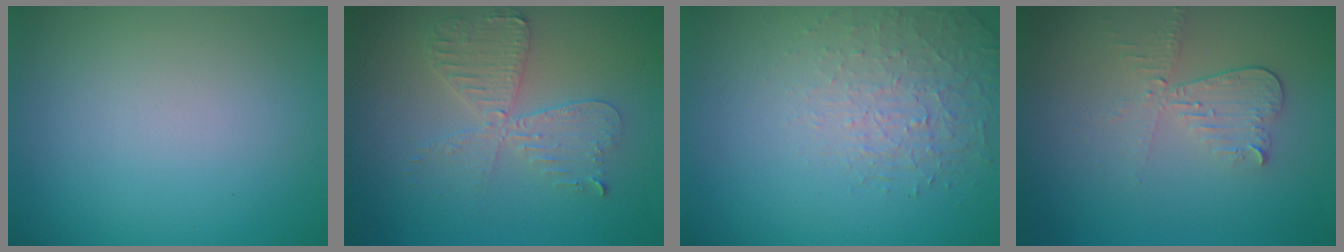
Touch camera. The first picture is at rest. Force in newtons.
{"total": 4.1, "press": 3.6, "slide": 1.9}
{"total": 1.6, "press": 1.0, "slide": 1.2}
{"total": 3.1, "press": 2.7, "slide": 1.5}